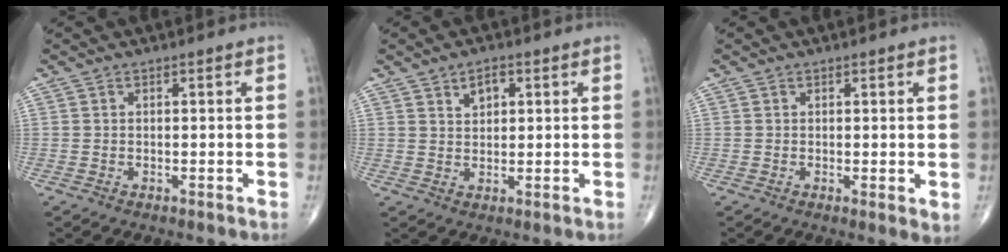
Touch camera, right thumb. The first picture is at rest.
{"total": 3.7, "force": [1.8, 2.2, 2.3], "torque": [-0.025, -0.007, 0.030]}
{"total": 2.1, "force": [0.3, 0.8, 1.9], "torque": [-0.030, -0.010, 0.003]}